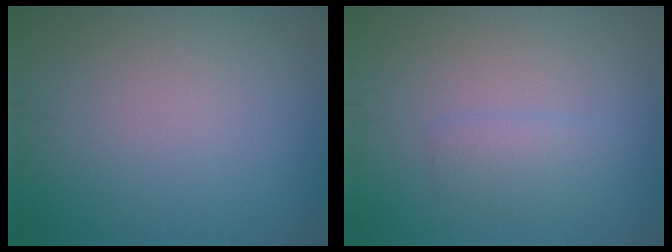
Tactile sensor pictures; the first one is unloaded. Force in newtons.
{"total": 1.7, "press": 1.7, "slide": 0.0}